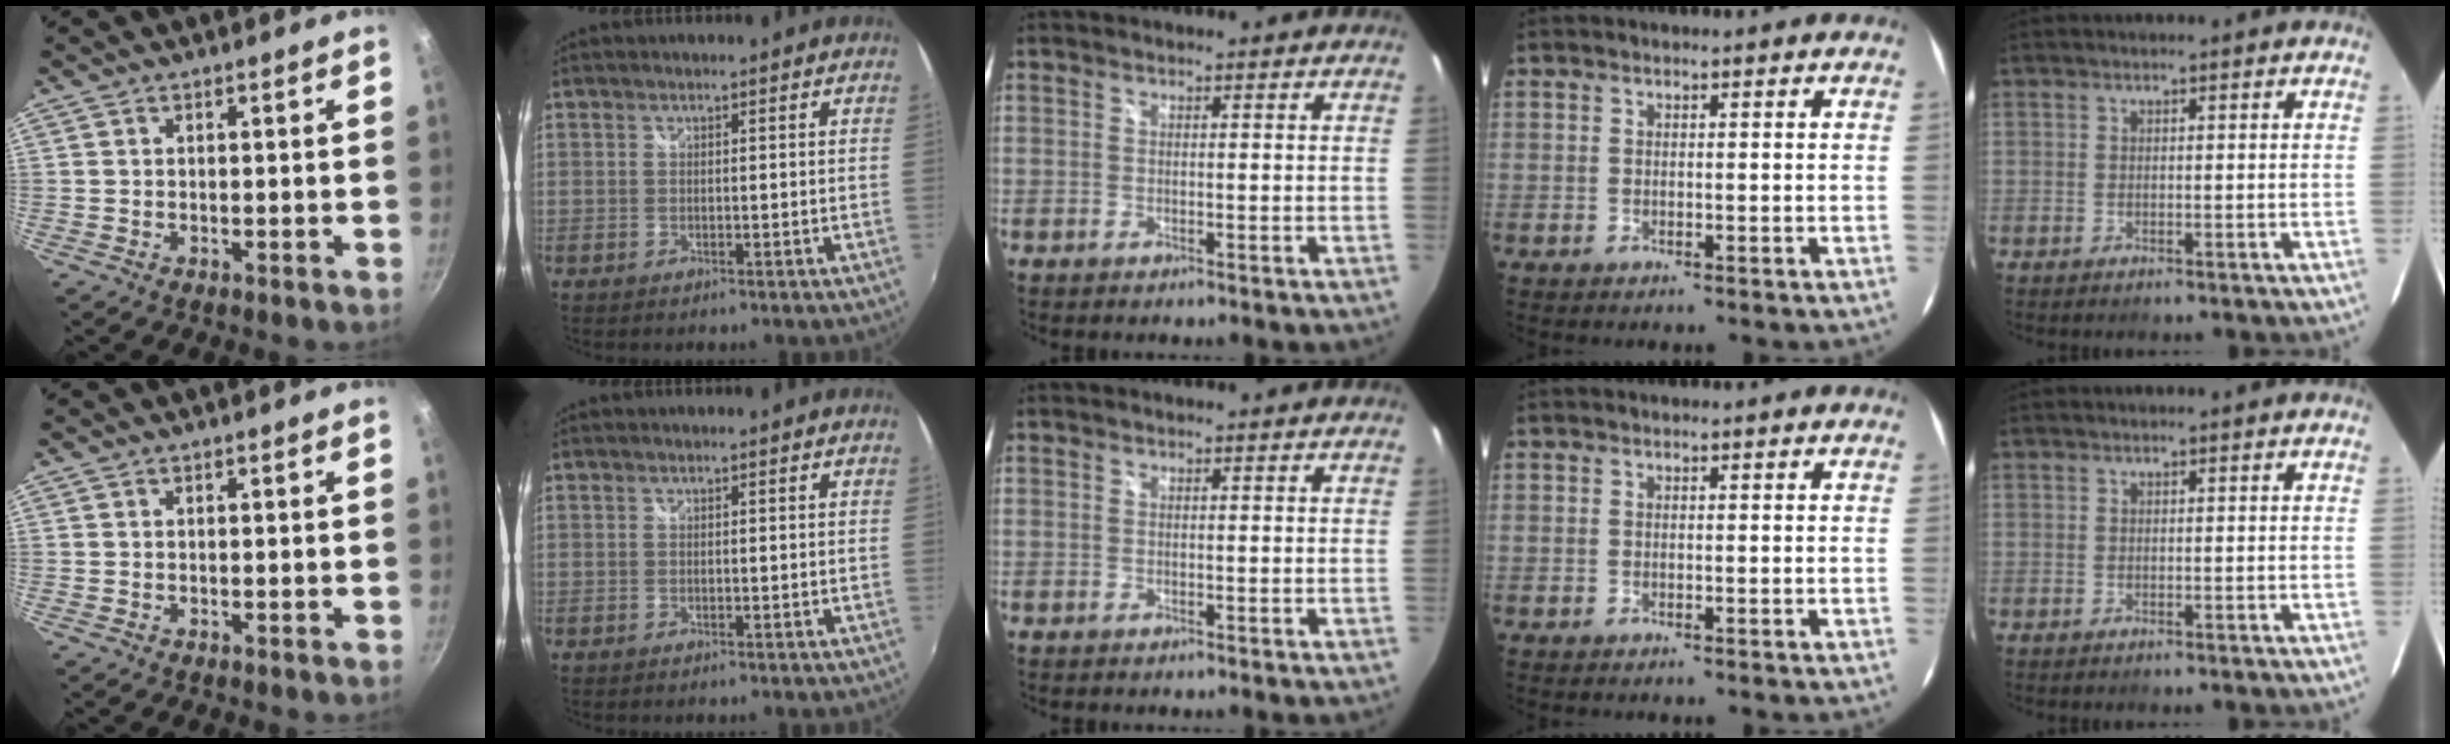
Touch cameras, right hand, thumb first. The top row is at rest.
{}